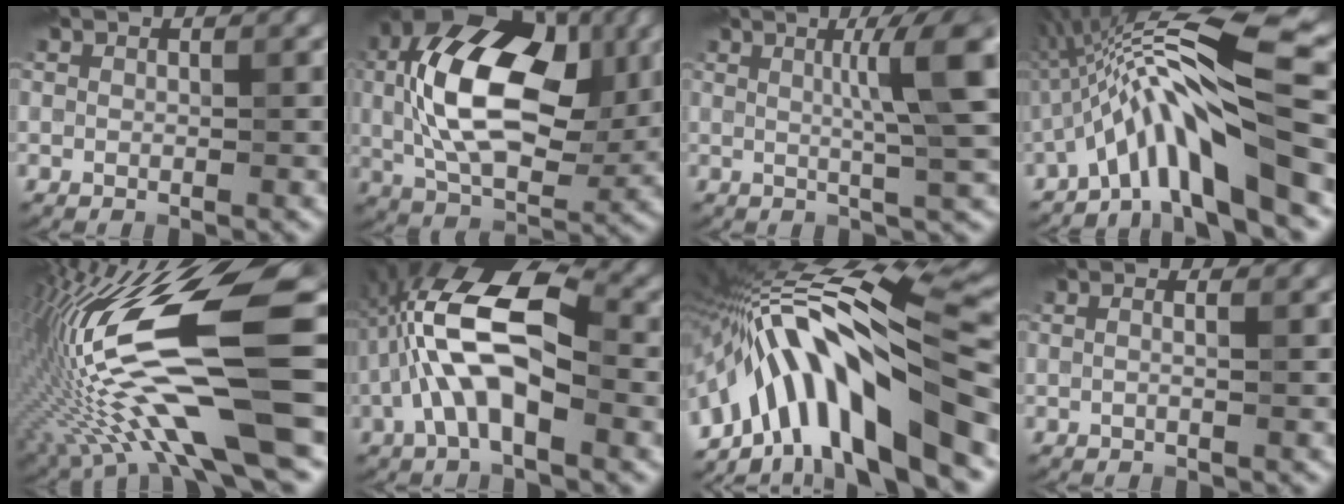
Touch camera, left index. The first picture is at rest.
{"total": 14.5, "force": [1.9, 8.6, 11.5], "torque": [-0.202, 0.011, 0.030]}
{"total": 7.2, "force": [1.5, 1.1, 7.0], "torque": [-0.088, 0.012, 0.022]}
{"total": 11.0, "force": [-3.5, 1.7, 10.3], "torque": [-0.170, 0.023, -0.064]}
{"total": 15.8, "force": [-2.4, 3.1, 15.3], "torque": [-0.310, 0.023, -0.032]}
{"total": 9.4, "force": [-1.2, 3.9, 8.5], "torque": [-0.170, 0.023, -0.028]}
{"total": 13.6, "force": [-4.7, 3.4, 12.3], "torque": [-0.198, 0.025, -0.070]}
{"total": 1.9, "force": [0.6, 1.1, 1.5], "torque": [0.005, 0.002, -0.024]}